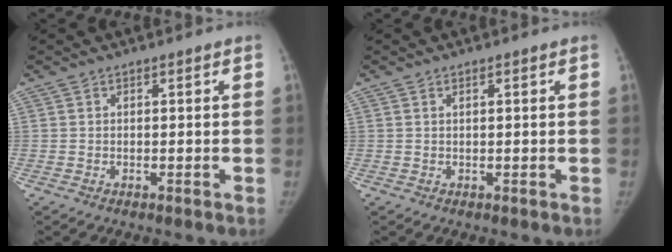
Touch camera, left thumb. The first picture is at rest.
{"total": 0.5, "force": [0.3, 0.1, 0.4], "torque": [-0.008, 0.002, 0.004]}